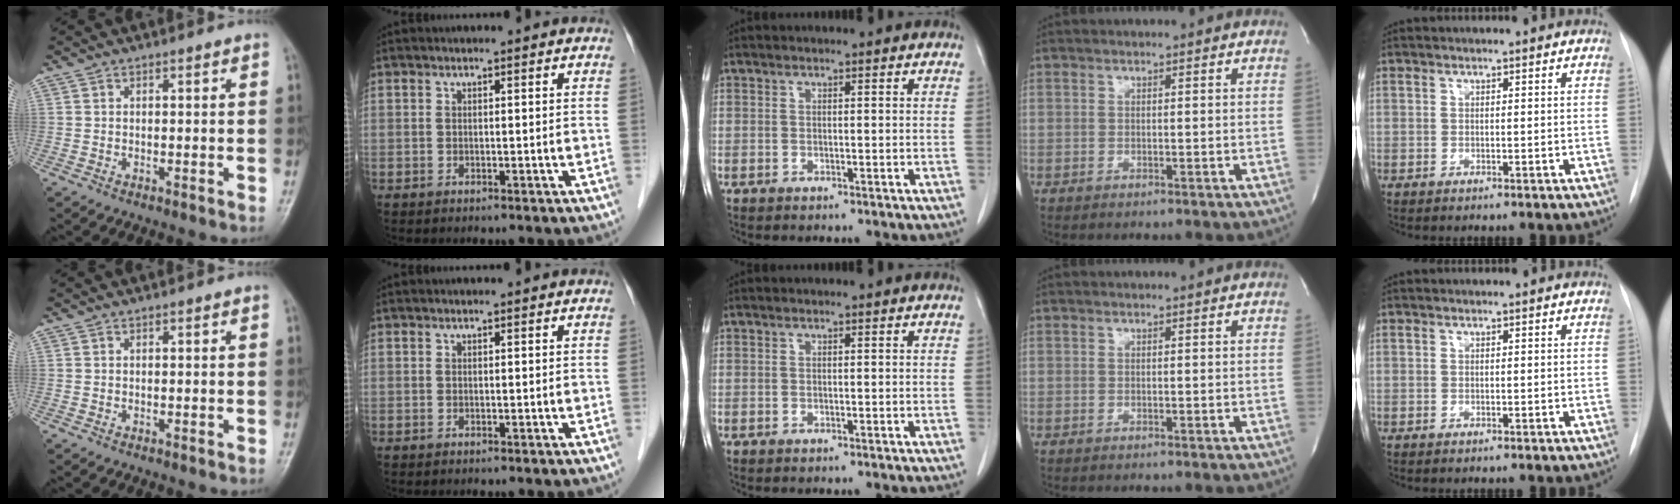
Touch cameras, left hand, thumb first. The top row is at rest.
{}